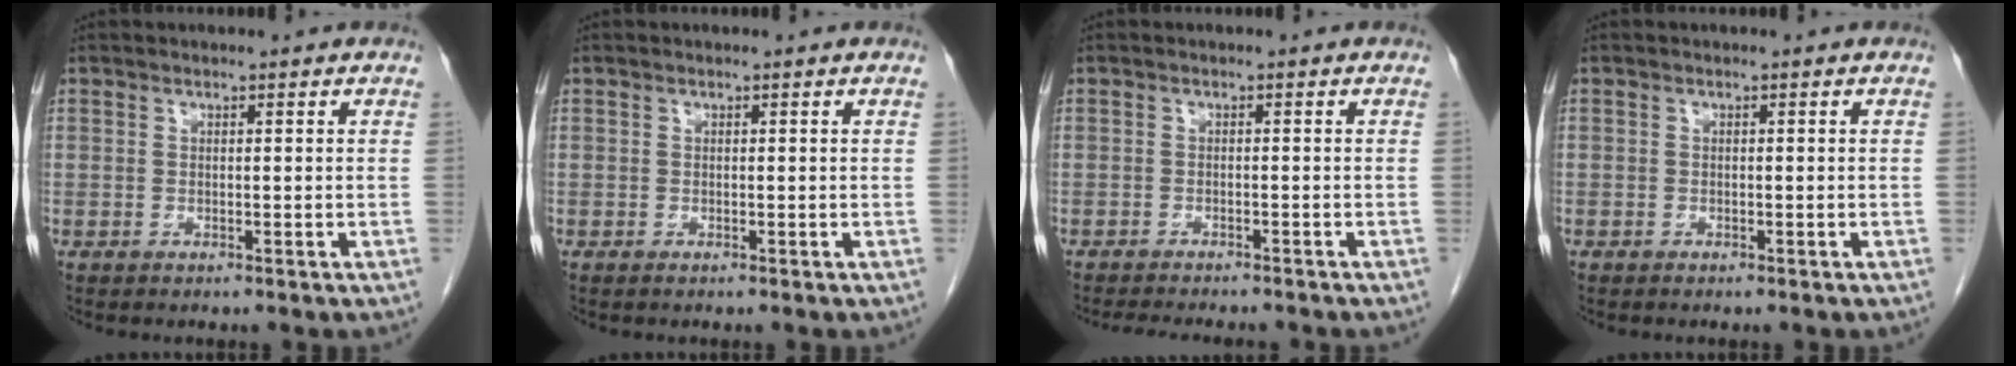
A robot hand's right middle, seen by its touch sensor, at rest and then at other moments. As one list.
[{"total": 0.0}, {"total": 8.3, "force": [-7.6, 1.4, 3.2], "torque": [-0.047, -0.012, -0.100]}, {"total": 0.0}]